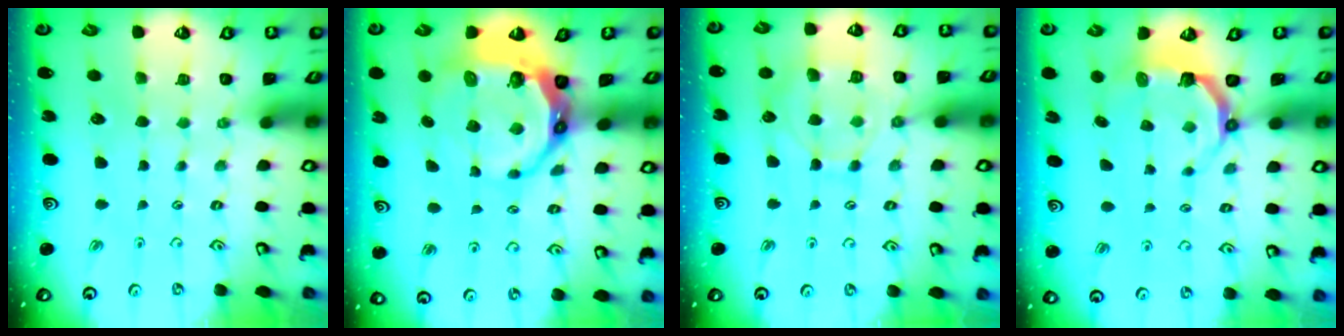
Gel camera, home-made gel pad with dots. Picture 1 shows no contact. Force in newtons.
{"total": 12.1, "press": 11.3, "slide": 4.1}
{"total": 10.0, "press": 10.0, "slide": 1.0}
{"total": 4.8, "press": 3.2, "slide": 3.6}